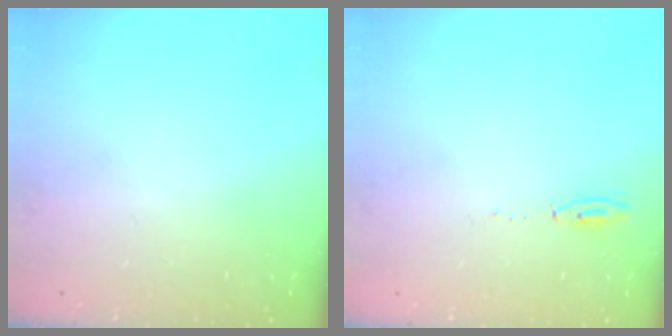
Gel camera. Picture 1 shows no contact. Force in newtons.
{"total": 4.8, "press": 4.7, "slide": 1.0}